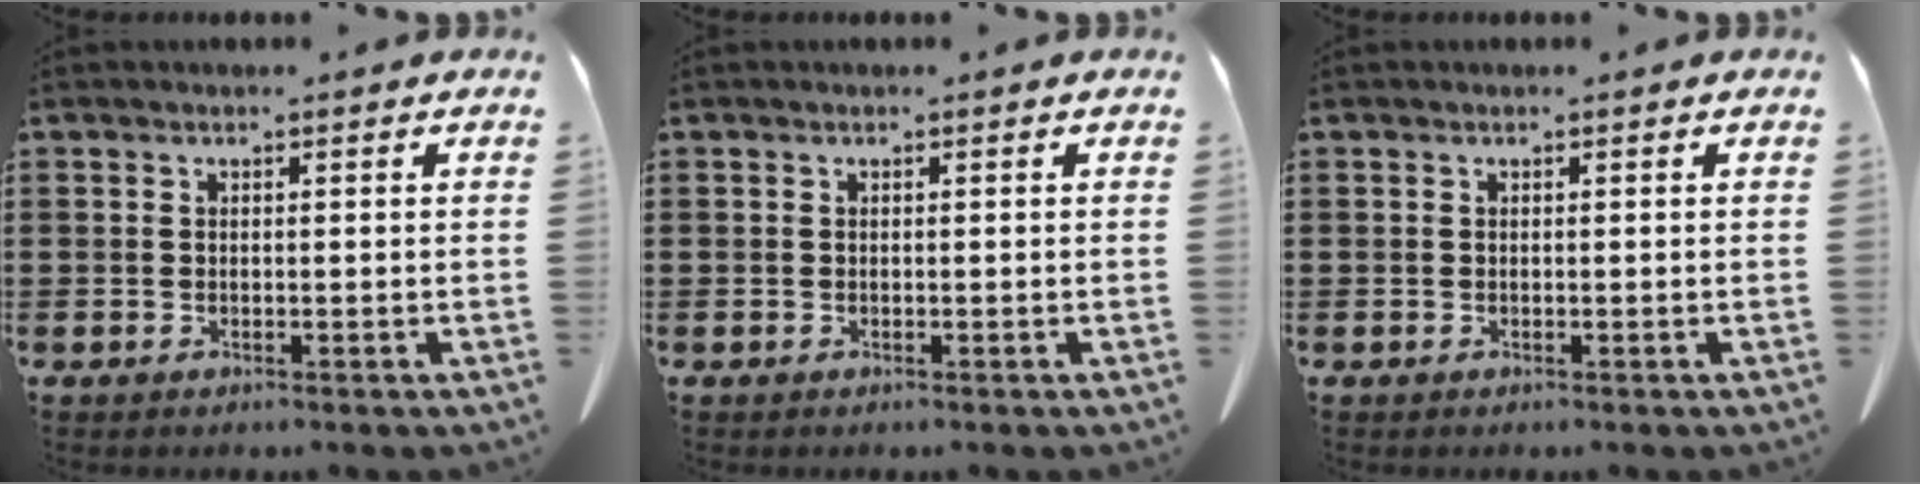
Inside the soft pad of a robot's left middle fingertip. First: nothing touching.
{"total": 0.0}
{"total": 0.0}